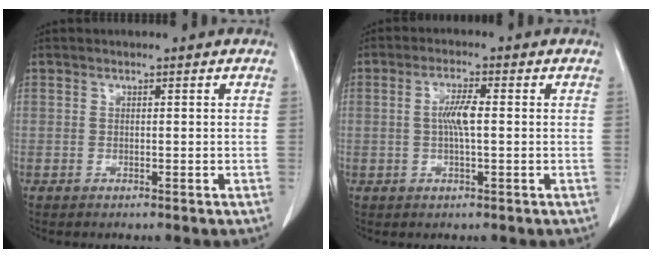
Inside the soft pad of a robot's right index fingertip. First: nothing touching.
{"total": 3.9, "force": [0.0, 0.4, 3.9], "torque": [-0.081, 0.002, 0.000]}